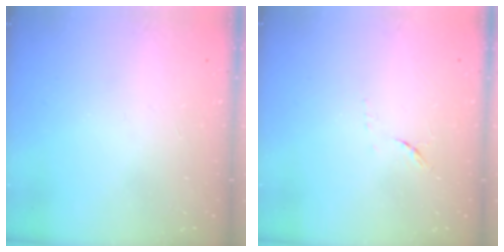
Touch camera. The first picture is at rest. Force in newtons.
{"total": 6.2, "press": 6.1, "slide": 0.9}